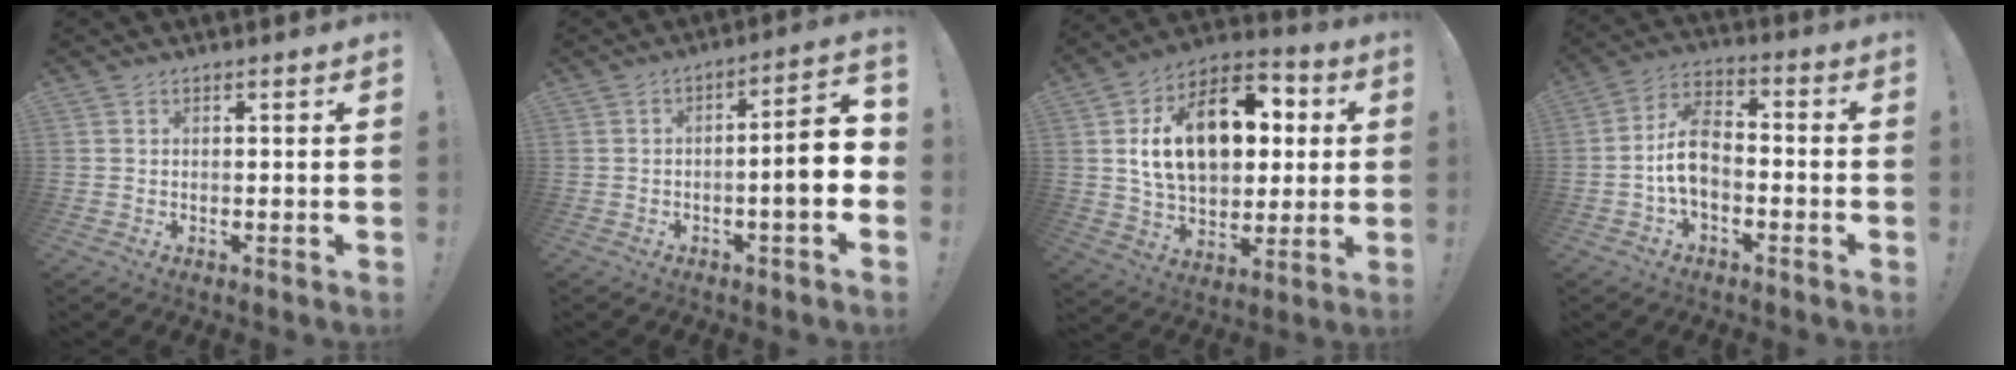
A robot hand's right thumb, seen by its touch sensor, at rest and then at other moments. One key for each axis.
{"total": 9.2, "fx": -1.8, "fy": 1.0, "fz": 9.0, "tx": -0.126, "ty": -0.001, "tz": -0.036}
{"total": 20.8, "fx": 5.0, "fy": 13.4, "fz": 15.1, "tx": -0.237, "ty": -0.006, "tz": 0.091}
{"total": 10.4, "fx": -2.4, "fy": 6.6, "fz": 7.6, "tx": -0.151, "ty": 0.013, "tz": -0.044}